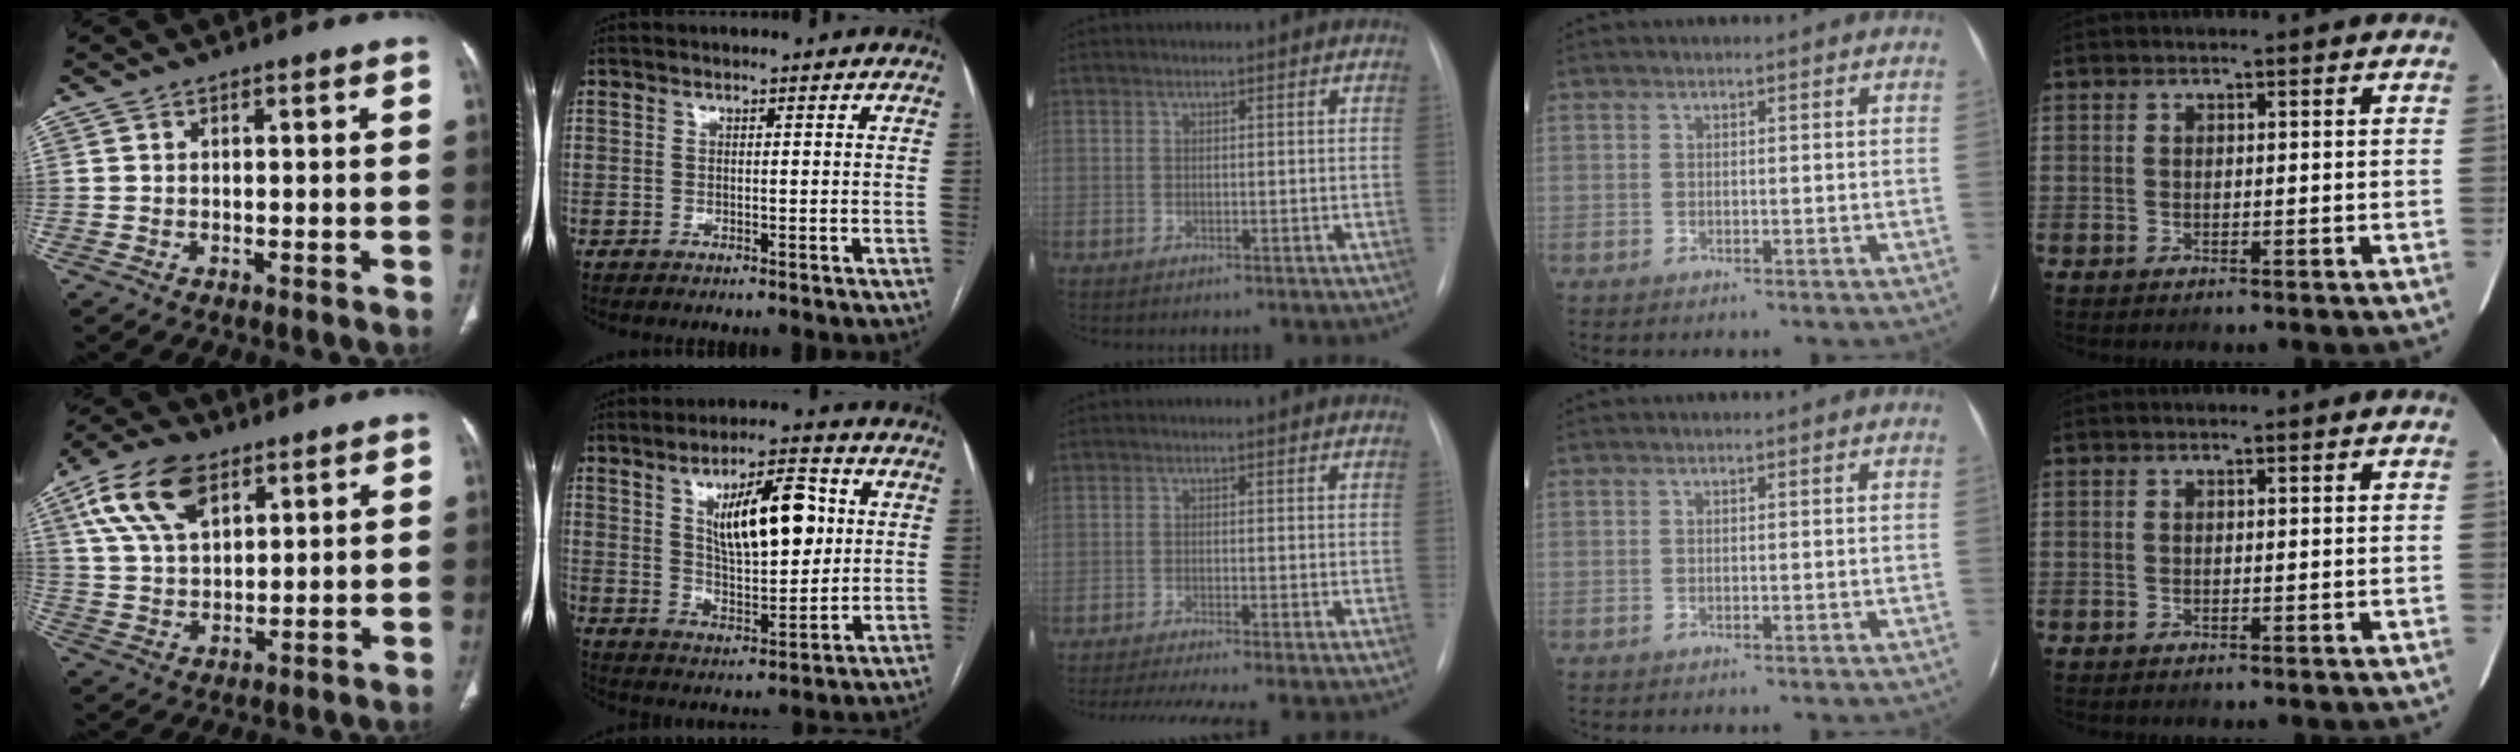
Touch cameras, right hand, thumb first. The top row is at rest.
{"thumb": {"total": 13.1, "force": [6.6, 7.2, 8.8], "torque": [-0.157, -0.009, 0.125]}, "index": {"total": 12.8, "force": [3.6, 4.2, 11.6], "torque": [-0.189, 0.009, 0.063]}, "middle": {"total": 6.4, "force": [-4.9, -0.2, 4.1], "torque": [-0.069, -0.013, -0.077]}}